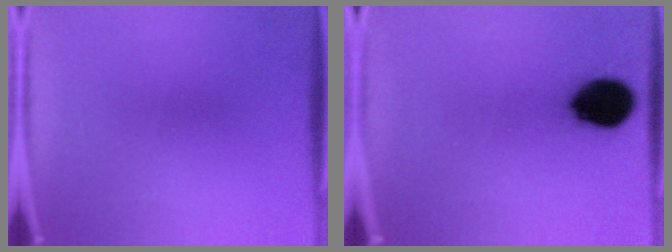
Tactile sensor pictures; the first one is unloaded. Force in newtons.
{"total": 12.8}